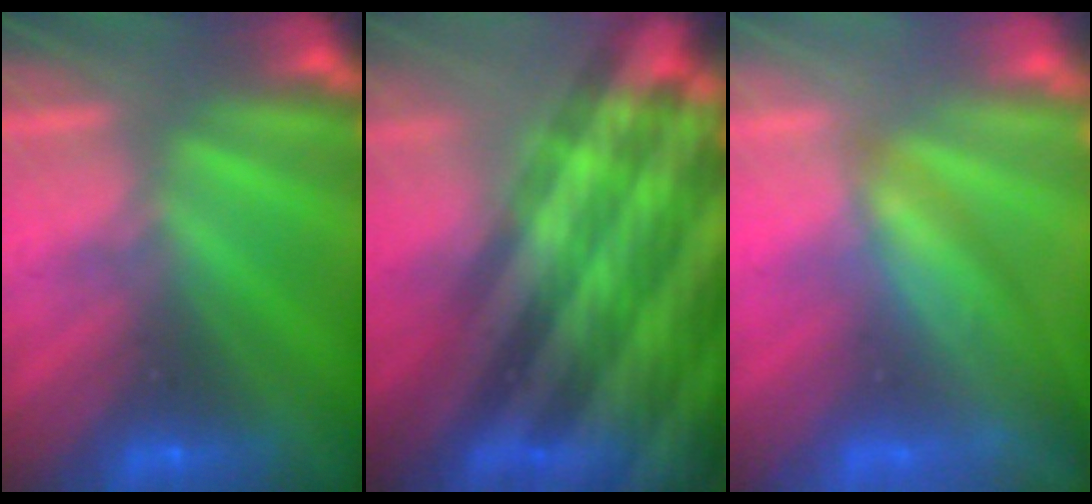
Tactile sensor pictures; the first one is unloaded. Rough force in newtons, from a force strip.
{"total": 6.8}
{"total": 3.9}